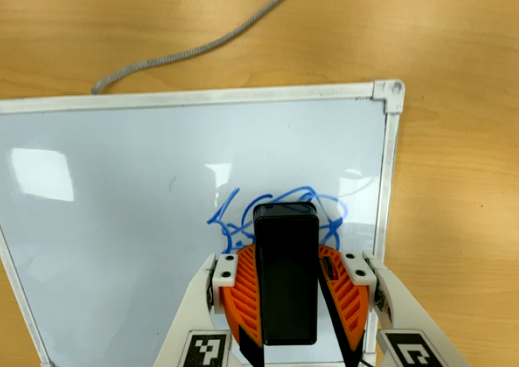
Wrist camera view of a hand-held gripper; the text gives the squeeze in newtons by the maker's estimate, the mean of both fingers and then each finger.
{"total": 11.4, "left": 13.4, "right": 9.3}